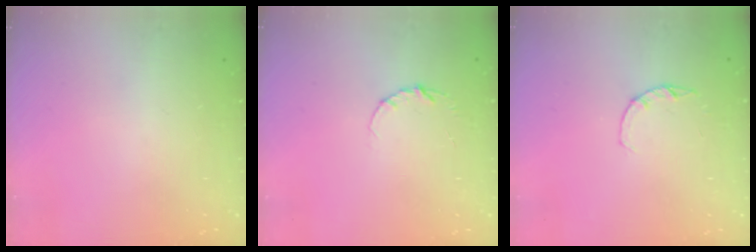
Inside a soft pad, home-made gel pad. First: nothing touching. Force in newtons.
{"total": 3.5, "press": 3.4, "slide": 0.4}
{"total": 2.2, "press": 2.2, "slide": 0.4}